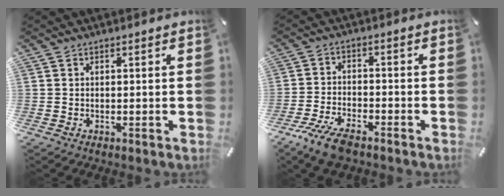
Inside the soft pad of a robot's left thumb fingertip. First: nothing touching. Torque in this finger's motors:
{"motor_torque": [-0.72, 0.94, 0.53, 0.57, 0.04]}